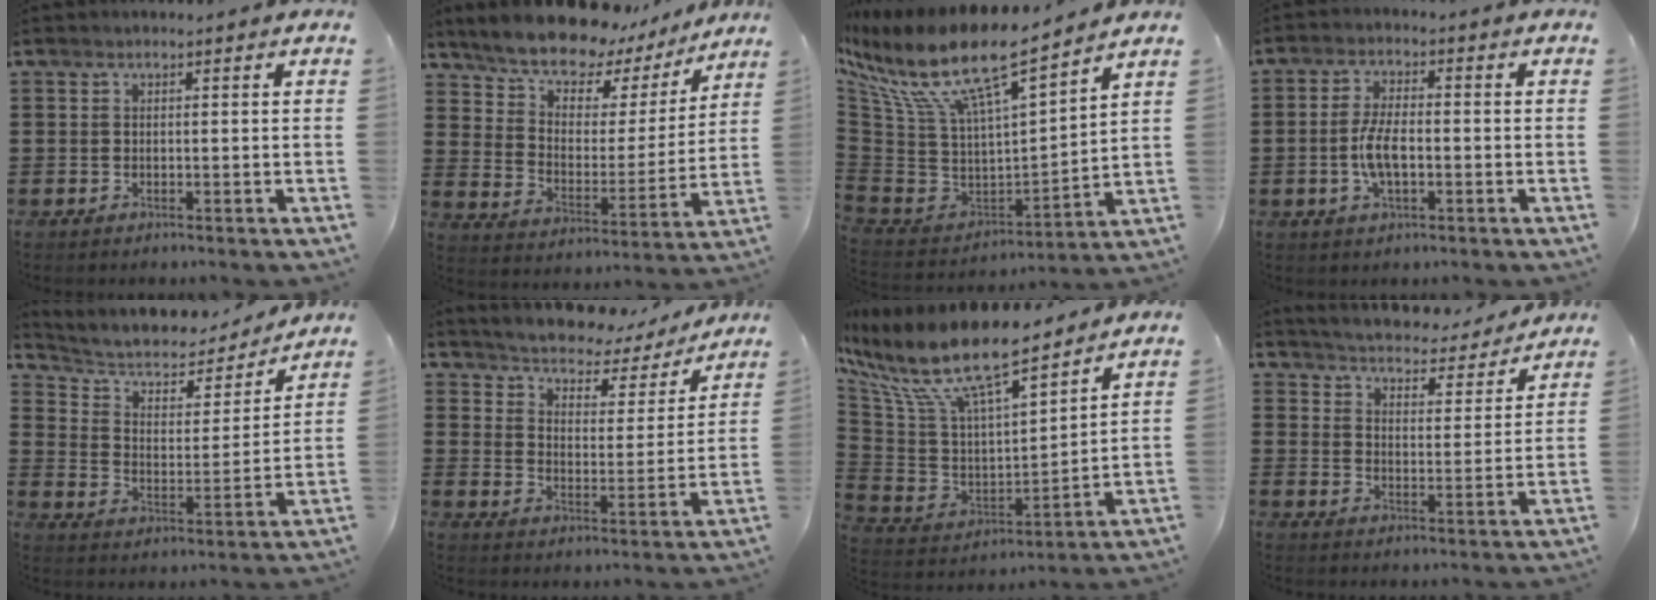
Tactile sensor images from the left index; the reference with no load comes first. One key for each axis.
{"total": 9.2, "fx": 8.6, "fy": 2.7, "fz": 2.1, "tx": -0.074, "ty": -0.067, "tz": 0.148}
{"total": 14.0, "fx": 9.0, "fy": 3.5, "fz": 10.2, "tx": -0.239, "ty": -0.061, "tz": 0.145}
{"total": 5.9, "fx": -1.2, "fy": 2.3, "fz": 5.2, "tx": -0.120, "ty": -0.003, "tz": -0.028}
{"total": 5.7, "fx": 4.7, "fy": 2.3, "fz": 2.3, "tx": -0.070, "ty": -0.027, "tz": 0.075}
{"total": 4.0, "fx": 3.9, "fy": 0.9, "fz": 0.4, "tx": -0.034, "ty": -0.034, "tz": 0.059}
{"total": 12.7, "fx": 9.3, "fy": 3.3, "fz": 8.0, "tx": -0.195, "ty": -0.058, "tz": 0.159}
{"total": 3.9, "fx": 3.9, "fy": 0.0, "fz": 0.4, "tx": -0.033, "ty": -0.036, "tz": 0.060}